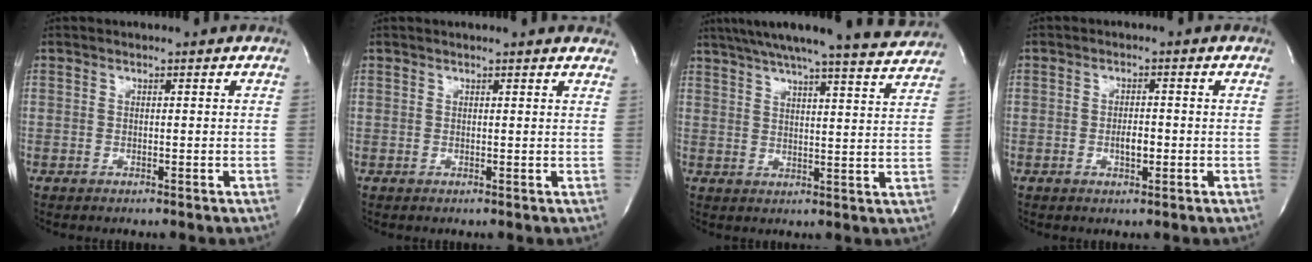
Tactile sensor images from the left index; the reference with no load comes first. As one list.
[{"total": 7.7, "force": [7.3, 0.9, 2.3], "torque": [-0.020, 0.007, 0.061]}, {"total": 19.1, "force": [17.4, 0.5, 7.9], "torque": [-0.122, -0.017, 0.221]}, {"total": 2.4, "force": [-0.7, 0.9, 2.1], "torque": [-0.038, 0.001, -0.008]}]